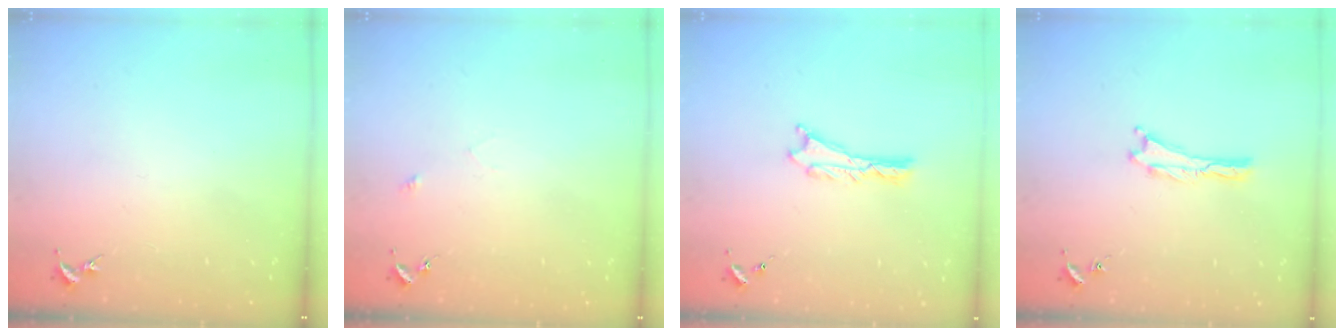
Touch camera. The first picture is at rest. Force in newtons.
{"total": 2.5, "press": 2.5, "slide": 0.2}
{"total": 0.7, "press": 0.6, "slide": 0.2}
{"total": 0.0}